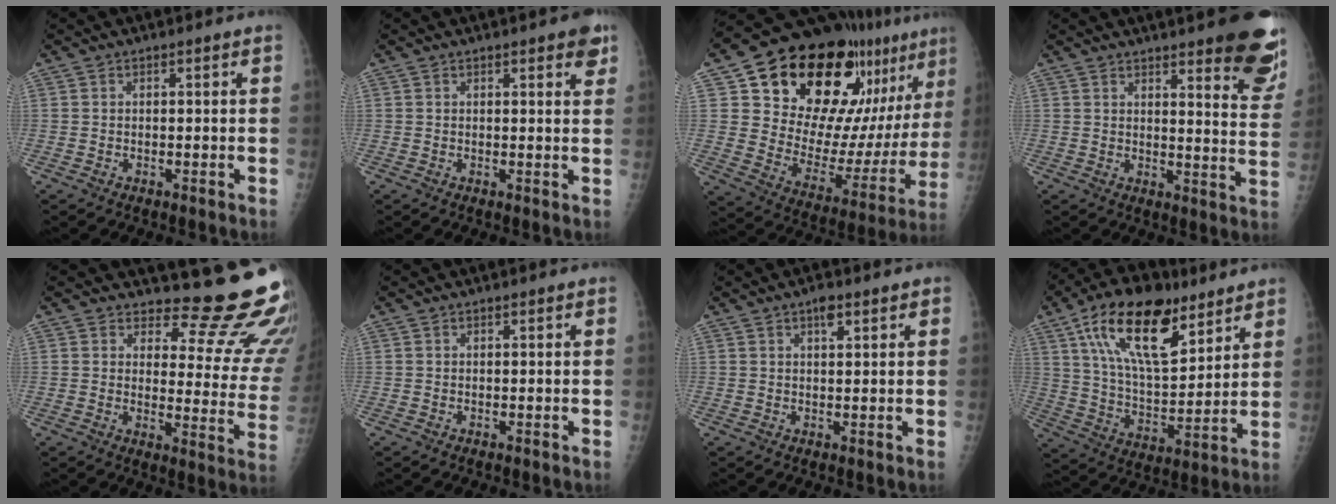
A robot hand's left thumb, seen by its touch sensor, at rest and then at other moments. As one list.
[{"total": 3.6, "force": [2.0, 1.1, 2.7], "torque": [-0.023, -0.006, 0.020]}, {"total": 27.6, "force": [15.9, 12.7, 18.7], "torque": [-0.234, -0.049, 0.247]}, {"total": 16.2, "force": [11.2, 3.4, 11.3], "torque": [-0.111, -0.070, 0.129]}, {"total": 15.5, "force": [14.4, 3.5, 4.8], "torque": [-0.016, -0.167, 0.156]}, {"total": 0.0}, {"total": 2.5, "force": [1.4, 1.0, 1.8], "torque": [-0.023, -0.003, 0.021]}, {"total": 21.0, "force": [11.6, 9.6, 14.6], "torque": [-0.227, -0.042, 0.206]}]